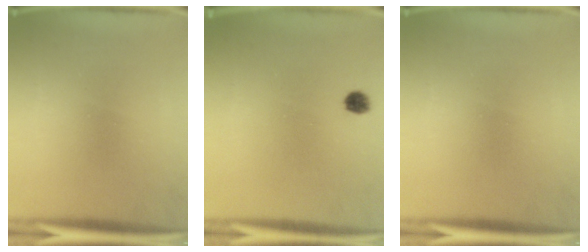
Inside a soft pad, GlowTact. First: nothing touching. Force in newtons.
{"total": 2.2}
{"total": 0.0}